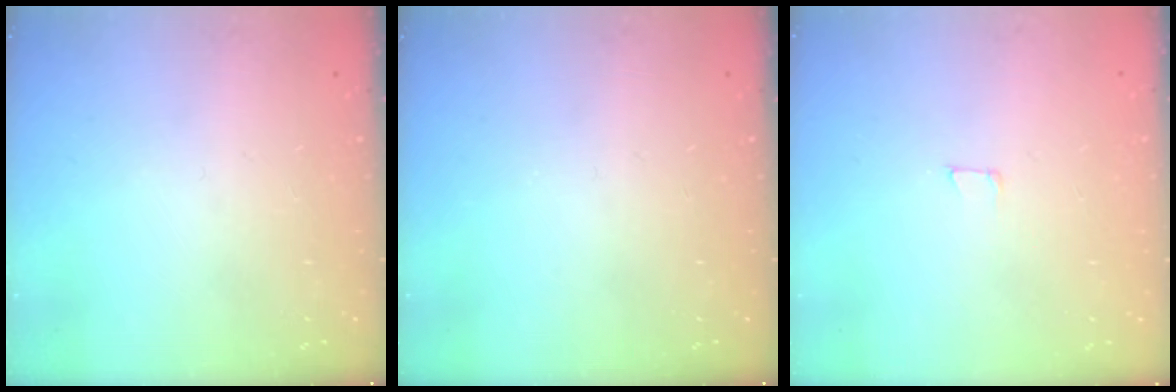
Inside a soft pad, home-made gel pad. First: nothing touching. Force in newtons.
{"total": 0.0}
{"total": 3.2, "press": 3.2, "slide": 0.2}